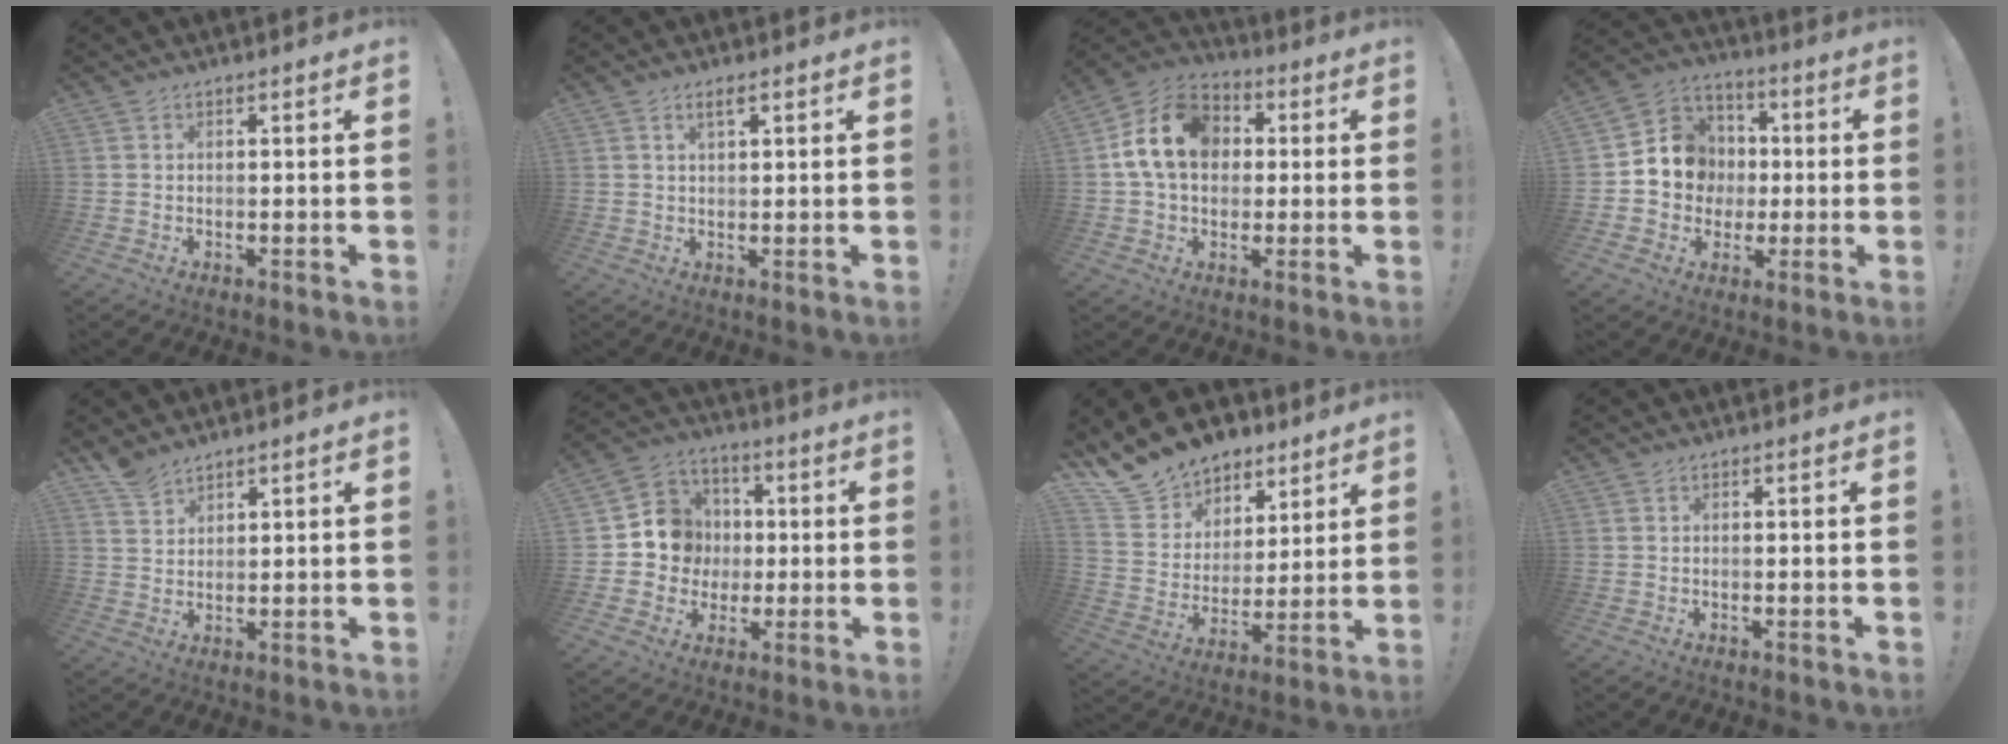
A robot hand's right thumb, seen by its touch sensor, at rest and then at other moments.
{"total": 2.7, "force": [1.5, 0.8, 2.1], "torque": [-0.031, -0.003, 0.022]}
{"total": 16.1, "force": [2.9, 12.2, 10.1], "torque": [-0.166, 0.010, 0.060]}
{"total": 11.9, "force": [-0.1, 11.2, 4.0], "torque": [-0.041, 0.008, 0.010]}
{"total": 4.6, "force": [4.1, 1.7, 1.3], "torque": [-0.014, -0.024, 0.077]}
{"total": 11.1, "force": [-0.5, 10.6, 3.1], "torque": [-0.026, 0.009, 0.003]}
{"total": 14.9, "force": [11.9, 8.5, 2.8], "torque": [-0.064, -0.091, 0.229]}
{"total": 0.0}